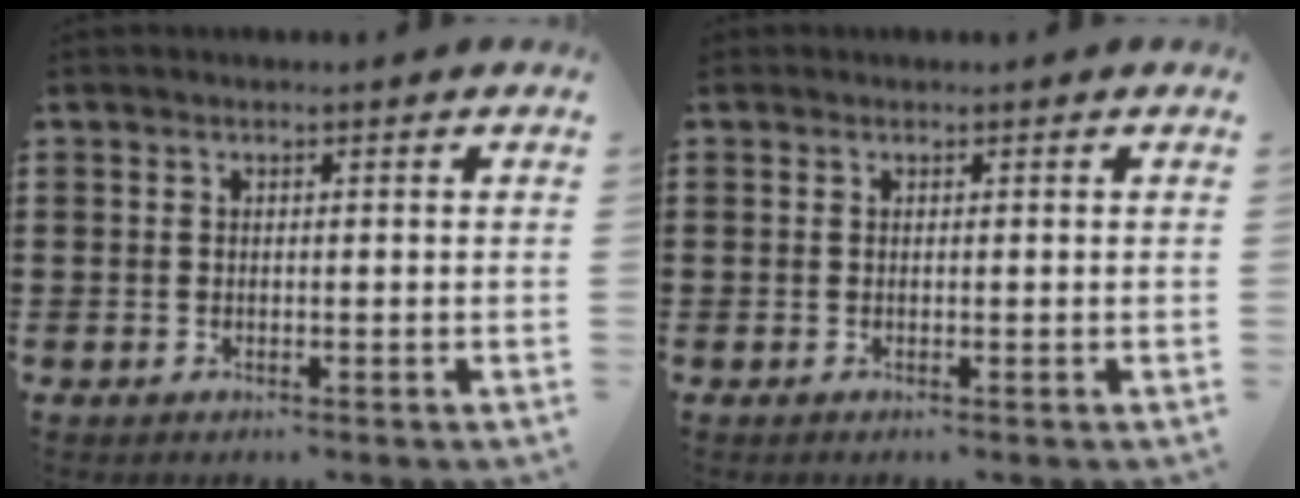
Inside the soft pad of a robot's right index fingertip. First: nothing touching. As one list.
[{"total": 0.0}]